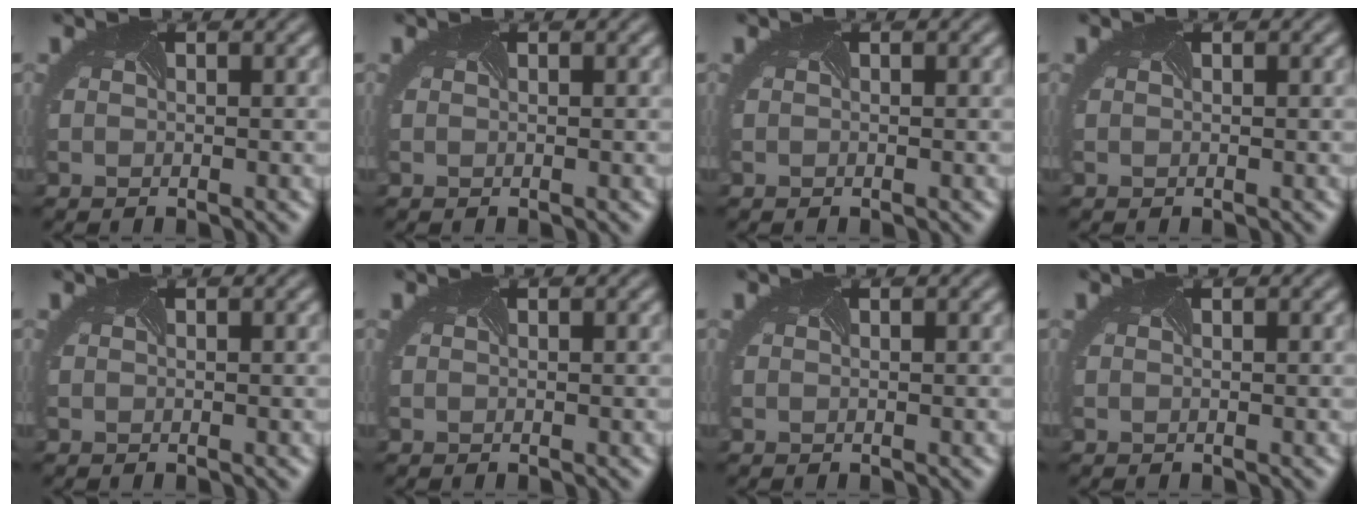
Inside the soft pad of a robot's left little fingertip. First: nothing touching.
{"total": 0.0}
{"total": 0.0}
{"total": 0.0}
{"total": 0.0}
{"total": 0.0}
{"total": 0.0}
{"total": 0.0}